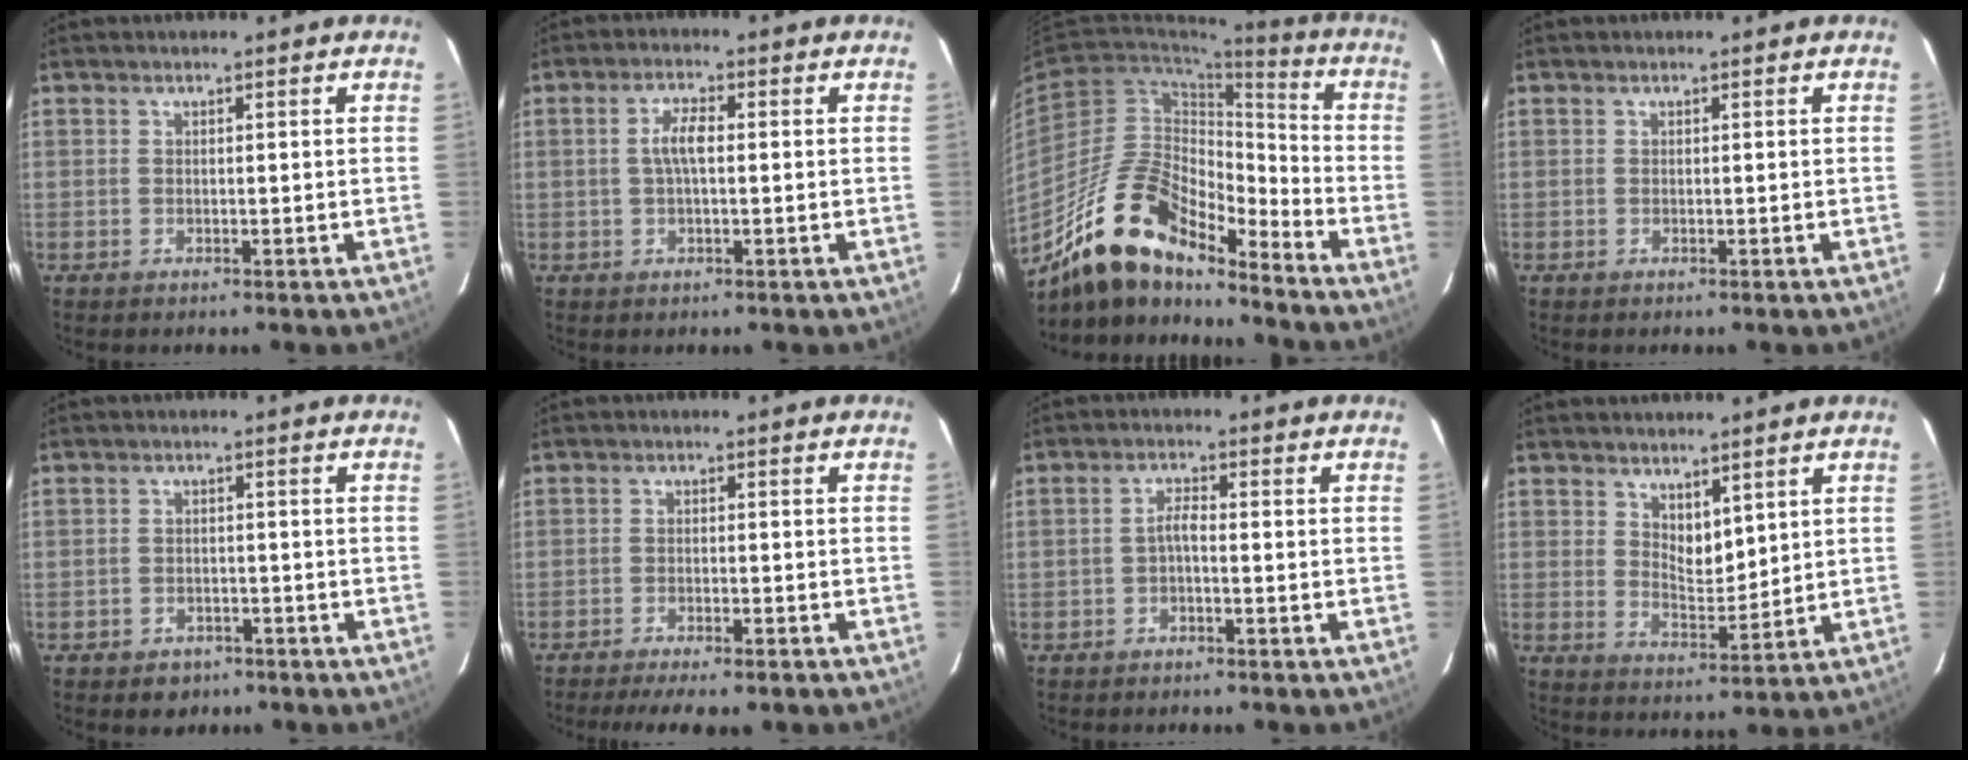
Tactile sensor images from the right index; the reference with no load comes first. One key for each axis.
{"total": 3.8, "fx": 0.1, "fy": 1.2, "fz": 3.6, "tx": -0.071, "ty": 0.007, "tz": 0.003}
{"total": 18.2, "fx": -14.5, "fy": 5.8, "fz": 9.2, "tx": -0.163, "ty": 0.008, "tz": -0.271}
{"total": 0.0}
{"total": 4.2, "fx": -2.8, "fy": 3.0, "fz": 0.9, "tx": -0.027, "ty": 0.006, "tz": -0.035}
{"total": 8.7, "fx": -7.2, "fy": 1.5, "fz": 4.6, "tx": -0.102, "ty": -0.023, "tz": -0.109}
{"total": 1.9, "fx": -1.0, "fy": 0.4, "fz": 1.6, "tx": -0.034, "ty": 0.007, "tz": -0.021}
{"total": 5.2, "fx": 3.6, "fy": 2.6, "fz": 2.8, "tx": -0.036, "ty": -0.002, "tz": 0.066}